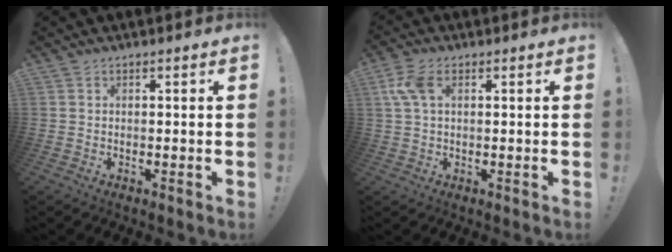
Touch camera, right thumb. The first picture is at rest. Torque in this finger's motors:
{"motor_torque": [1.03, 1.17, 0.64, 0.25, 0.01]}